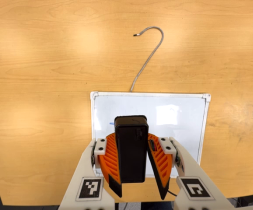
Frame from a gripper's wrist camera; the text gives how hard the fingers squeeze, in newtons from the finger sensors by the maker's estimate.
{"total": 8.6, "left": 8.7, "right": 8.4}